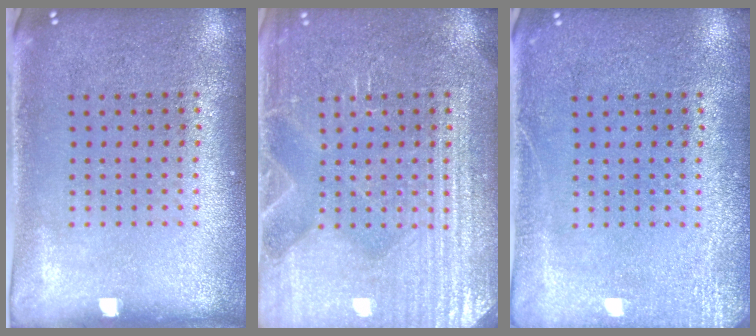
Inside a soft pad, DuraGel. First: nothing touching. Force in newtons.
{"total": 5.1, "press": 5.1, "slide": 0.7}
{"total": 2.5, "press": 2.4, "slide": 0.3}